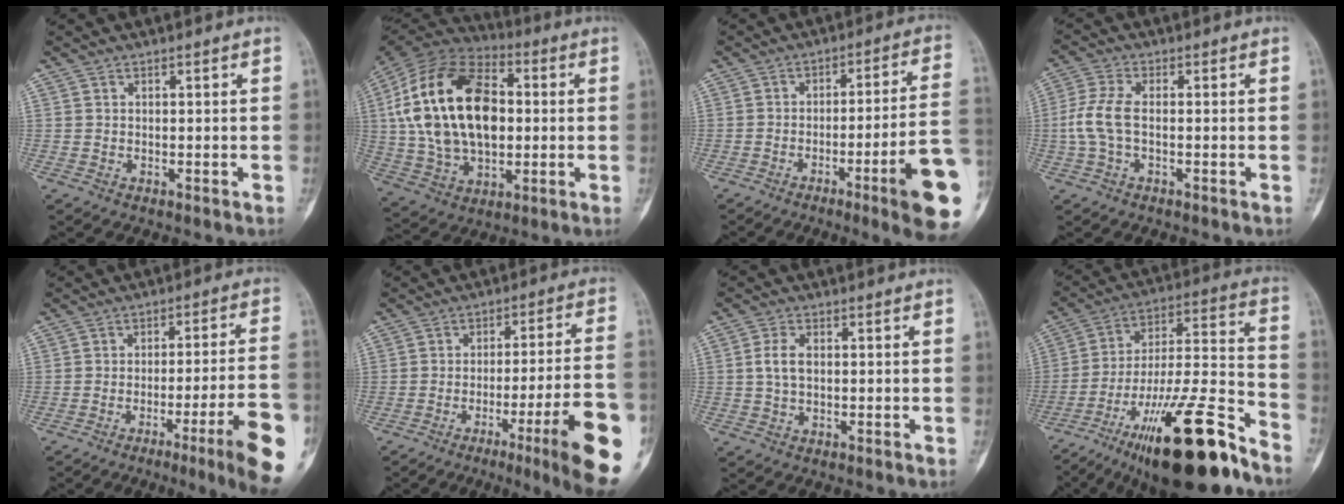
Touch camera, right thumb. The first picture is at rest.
{"total": 25.6, "force": [2.3, 15.7, 20.0], "torque": [-0.369, 0.009, 0.041]}
{"total": 16.3, "force": [-6.1, 0.9, 15.1], "torque": [-0.164, 0.021, -0.086]}
{"total": 6.0, "force": [-0.6, 2.8, 5.3], "torque": [-0.143, 0.010, -0.017]}
{"total": 15.0, "force": [-6.7, 0.6, 13.4], "torque": [-0.152, 0.020, -0.092]}
{"total": 18.2, "force": [-7.7, 1.2, 16.5], "torque": [-0.186, 0.023, -0.106]}
{"total": 3.7, "force": [0.2, 2.1, 3.0], "torque": [-0.061, 0.006, 0.001]}
{"total": 27.1, "force": [-17.5, 6.1, 19.8], "torque": [-0.293, 0.073, -0.289]}